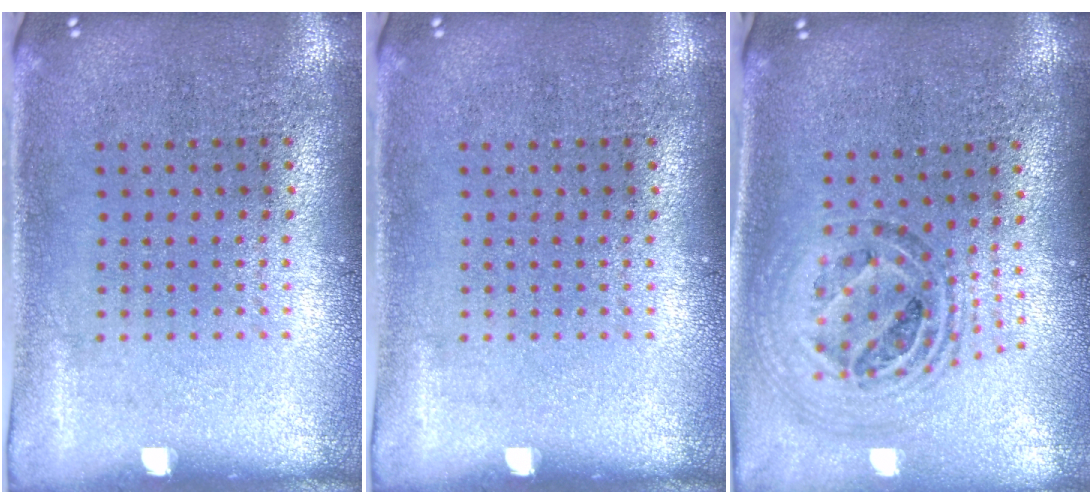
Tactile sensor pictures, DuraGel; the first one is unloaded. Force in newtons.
{"total": 0.0}
{"total": 1.3, "press": 1.2, "slide": 0.6}